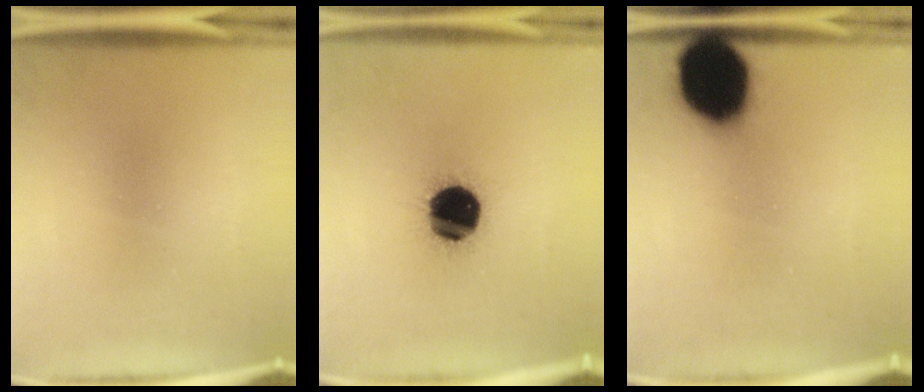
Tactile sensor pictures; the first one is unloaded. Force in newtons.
{"total": 19.9}
{"total": 18.4}